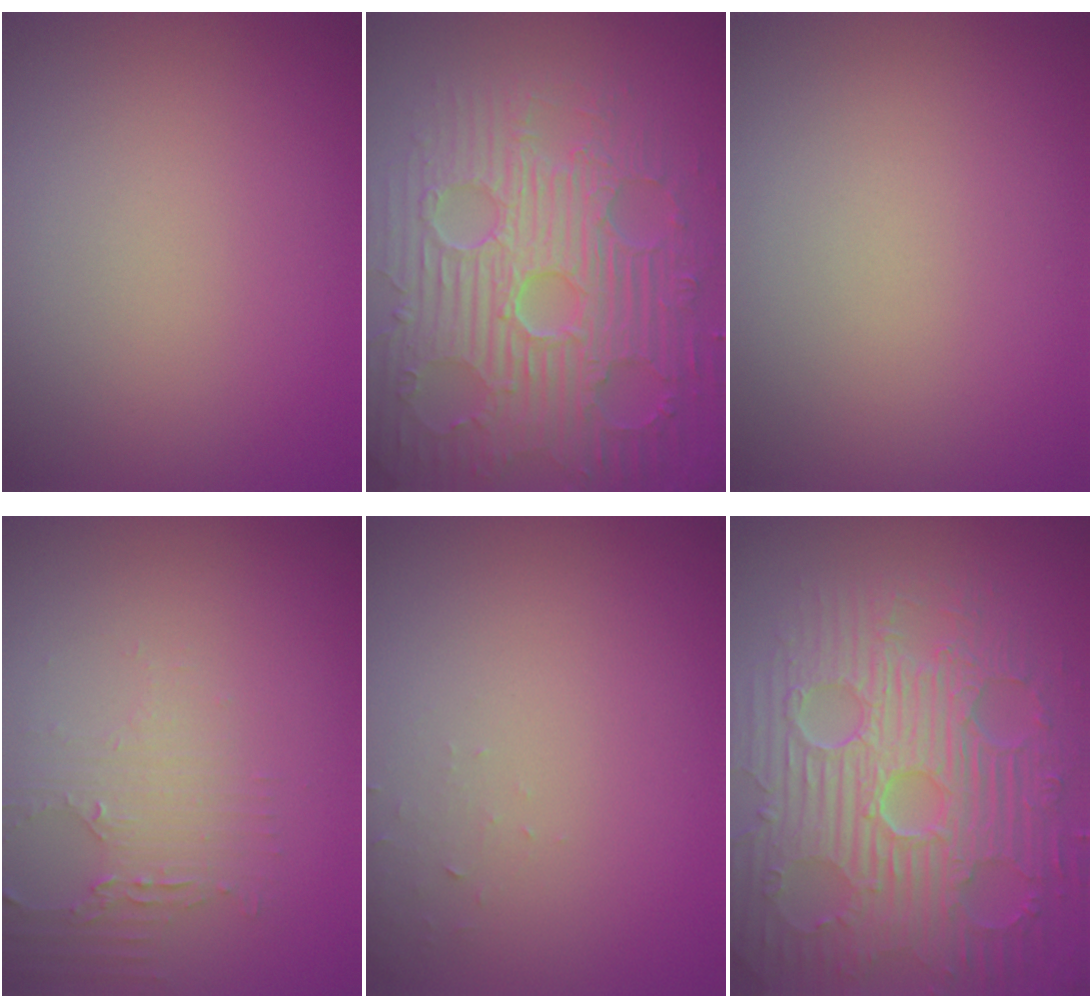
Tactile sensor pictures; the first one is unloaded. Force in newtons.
{"total": 9.1, "press": 6.7, "slide": 6.2}
{"total": 0.0}
{"total": 2.4, "press": 2.3, "slide": 0.9}
{"total": 1.0, "press": 0.9, "slide": 0.1}
{"total": 10.3, "press": 7.0, "slide": 7.6}